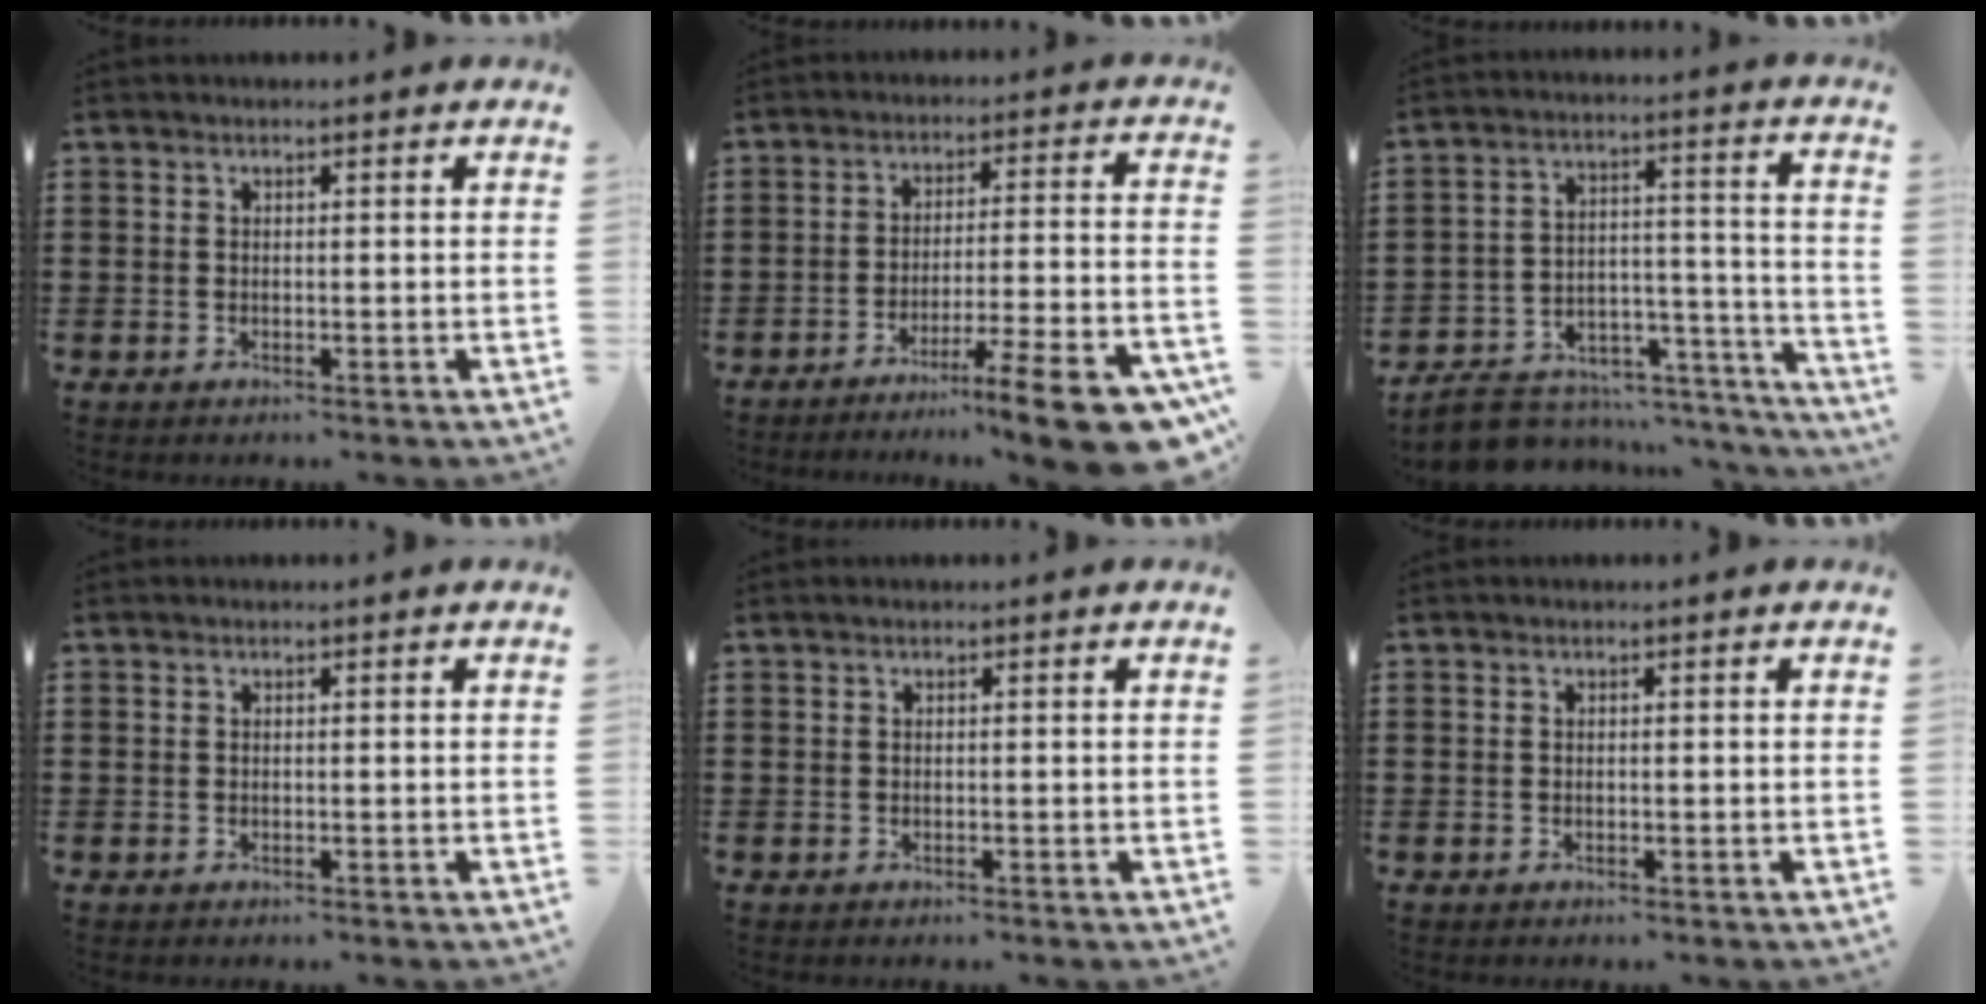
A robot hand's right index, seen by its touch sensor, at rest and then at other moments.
{"total": 11.5, "force": [-8.1, 0.1, 8.1], "torque": [-0.116, 0.014, -0.144]}
{"total": 6.4, "force": [-5.4, 3.2, 1.3], "torque": [-0.028, 0.009, -0.099]}
{"total": 0.0}
{"total": 0.0}
{"total": 0.0}